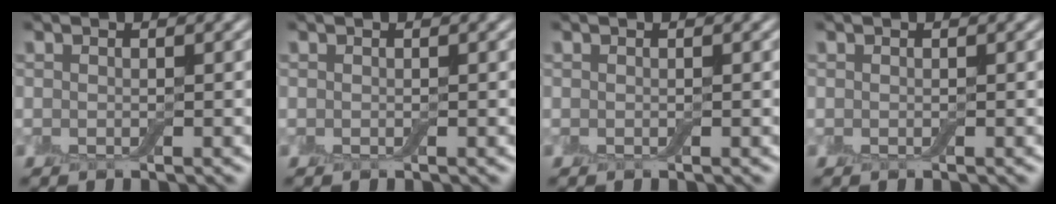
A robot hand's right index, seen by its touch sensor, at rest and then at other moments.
{"total": 0.0}
{"total": 0.0}
{"total": 0.0}